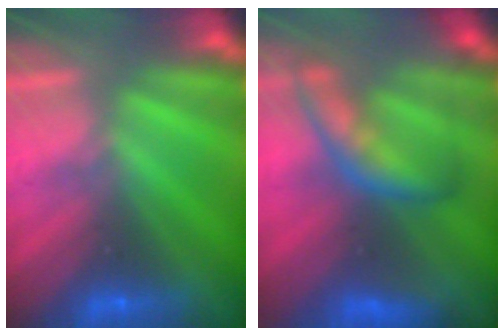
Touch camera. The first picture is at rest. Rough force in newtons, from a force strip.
{"total": 6.9}